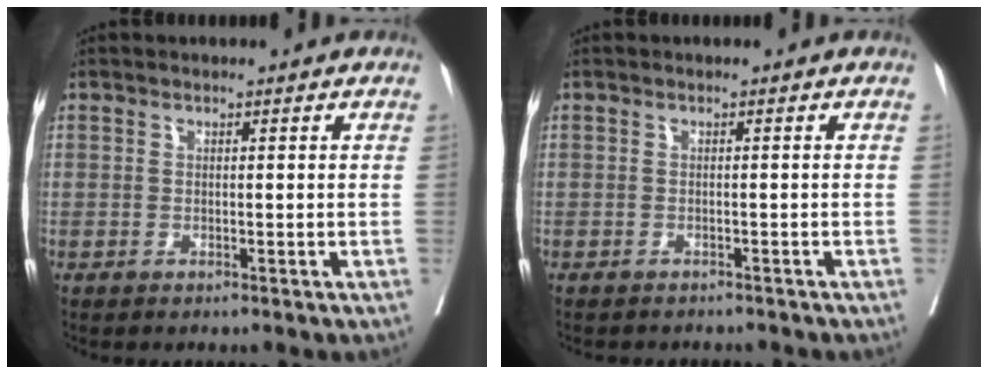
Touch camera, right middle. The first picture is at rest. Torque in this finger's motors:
{"motor_torque": [0.14, -0.39, 0.04, 0.02]}